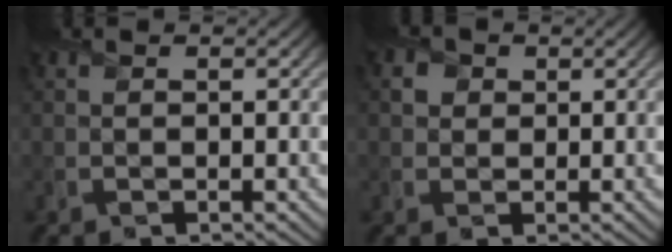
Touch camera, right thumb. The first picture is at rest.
{"total": 2.4, "force": [0.8, 2.2, 0.6], "torque": [-0.022, -0.003, 0.012]}